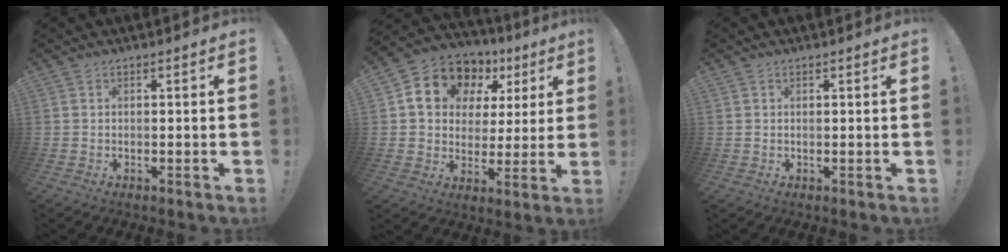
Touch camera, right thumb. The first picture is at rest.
{"total": 13.9, "force": [7.2, 10.2, 6.2], "torque": [-0.101, -0.036, 0.139]}
{"total": 1.6, "force": [0.8, 1.3, -0.1], "torque": [0.012, -0.010, 0.013]}